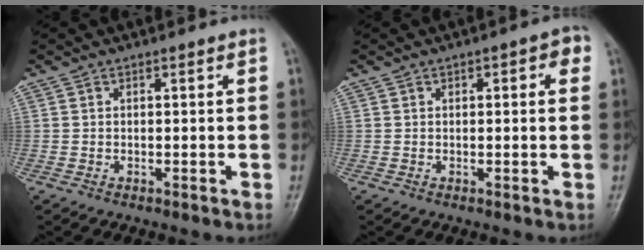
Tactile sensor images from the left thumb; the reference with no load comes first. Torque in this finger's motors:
{"motor_torque": [-0.22, -0.17, -0.45, -0.21, 0.00]}